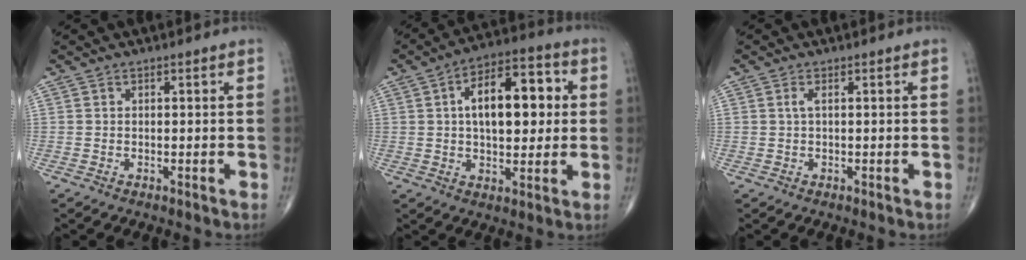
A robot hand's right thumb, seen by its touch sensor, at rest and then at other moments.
{"total": 15.3, "force": [2.4, 7.8, 13.0], "torque": [-0.174, 0.019, 0.033]}
{"total": 1.1, "force": [0.3, 0.3, 1.0], "torque": [-0.029, 0.007, 0.006]}